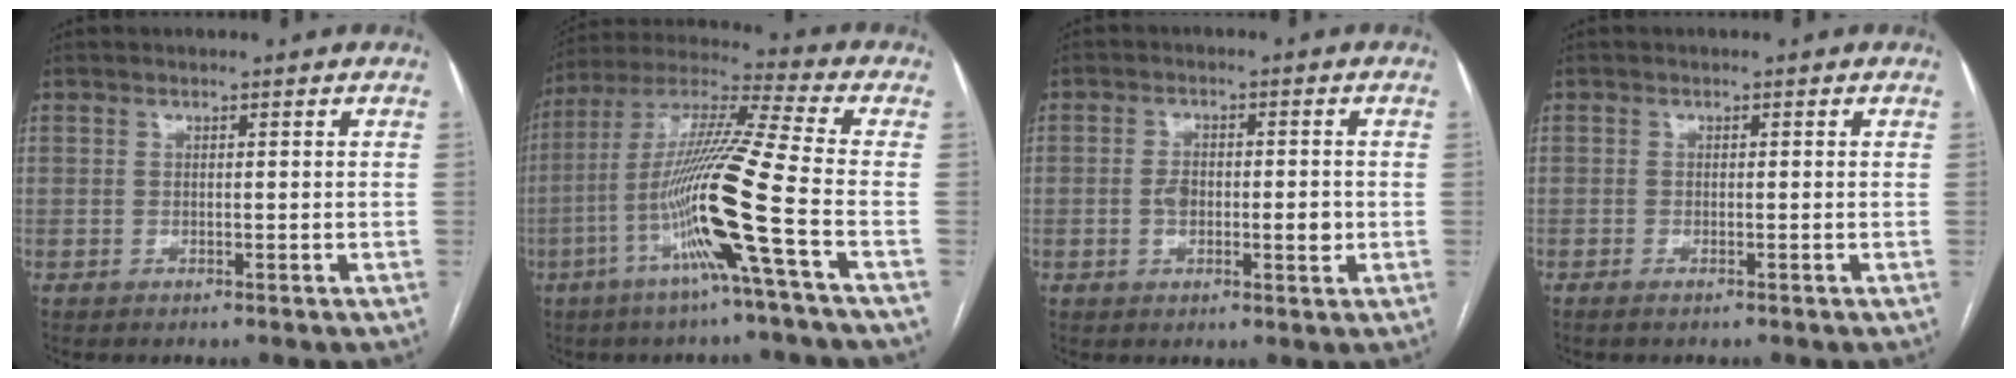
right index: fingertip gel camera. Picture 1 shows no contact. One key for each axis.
{"total": 16.4, "fx": -5.6, "fy": -2.1, "fz": 15.3, "tx": -0.301, "ty": -0.009, "tz": -0.113}
{"total": 5.0, "fx": -0.7, "fy": 2.3, "fz": 4.4, "tx": -0.078, "ty": 0.007, "tz": -0.008}
{"total": 0.9, "fx": -0.6, "fy": 0.0, "fz": 0.6, "tx": -0.011, "ty": -0.001, "tz": -0.012}